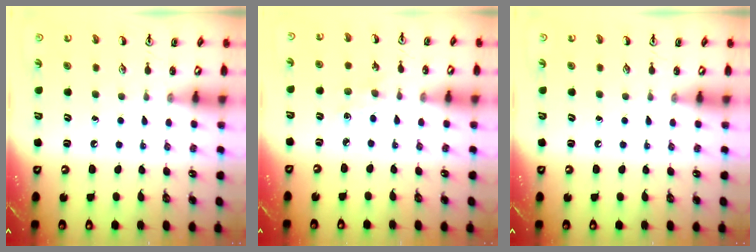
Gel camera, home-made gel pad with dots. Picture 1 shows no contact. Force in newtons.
{"total": 2.8, "press": 2.7, "slide": 0.4}
{"total": 0.0}